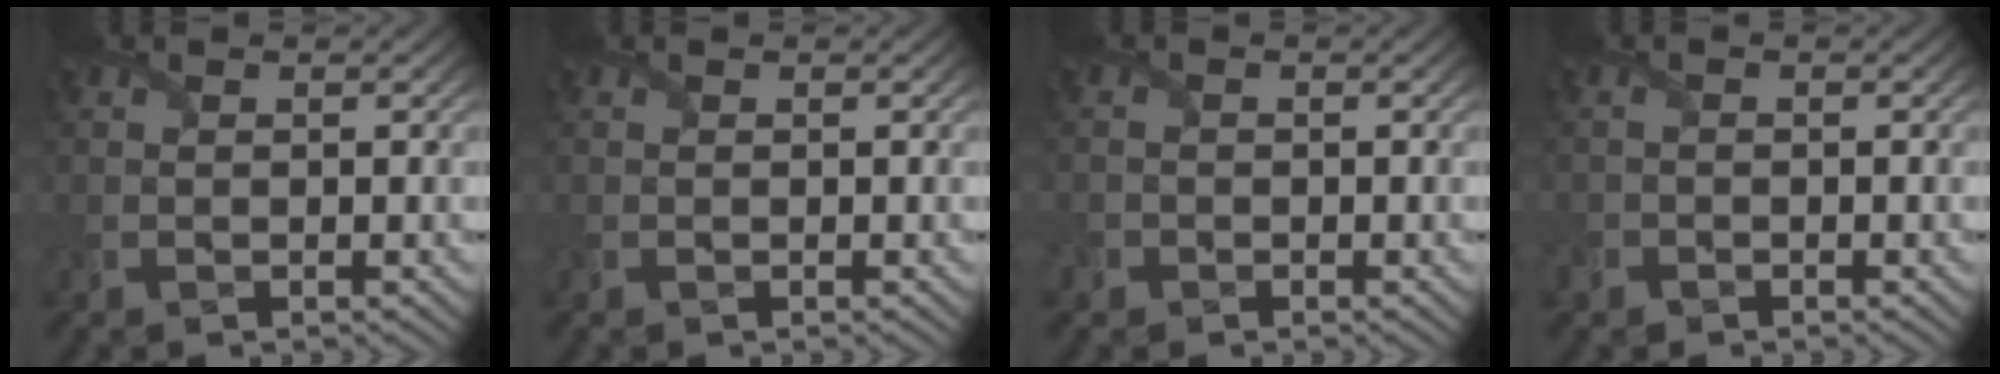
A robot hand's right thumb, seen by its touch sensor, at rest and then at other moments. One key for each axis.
{"total": 0.0}
{"total": 1.8, "fx": -0.7, "fy": 1.7, "fz": 0.1, "tx": 0.001, "ty": -0.005, "tz": -0.015}
{"total": 1.4, "fx": -0.9, "fy": 1.1, "fz": 0.2, "tx": -0.006, "ty": -0.004, "tz": -0.024}